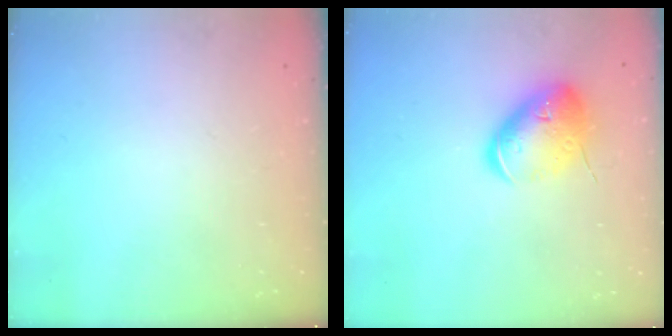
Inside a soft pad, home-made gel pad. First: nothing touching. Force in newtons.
{"total": 15.1, "press": 14.9, "slide": 2.1}